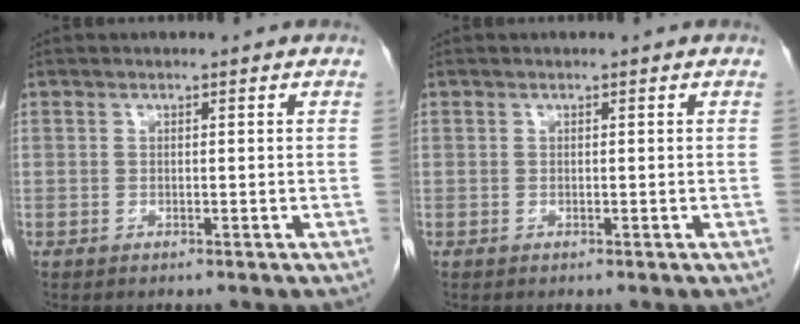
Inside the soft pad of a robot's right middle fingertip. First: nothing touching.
{"total": 0.0}